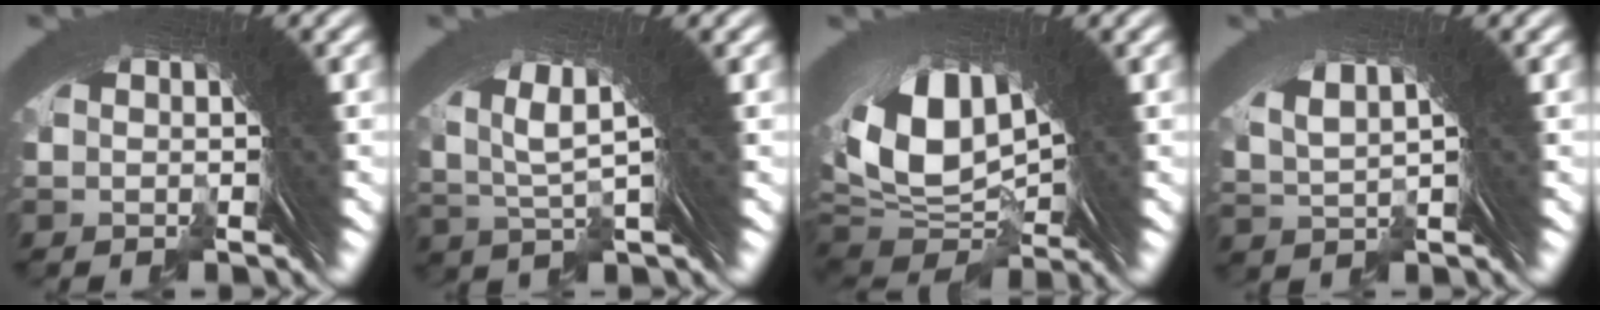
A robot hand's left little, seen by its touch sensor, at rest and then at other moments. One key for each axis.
{"total": 7.8, "fx": 3.4, "fy": 2.8, "fz": 6.4, "tx": -0.104, "ty": 0.016, "tz": 0.047}
{"total": 11.2, "fx": 1.3, "fy": 7.7, "fz": 8.0, "tx": -0.169, "ty": -0.014, "tz": 0.028}
{"total": 3.9, "fx": 2.2, "fy": 1.2, "fz": 3.0, "tx": -0.058, "ty": 0.013, "tz": 0.042}